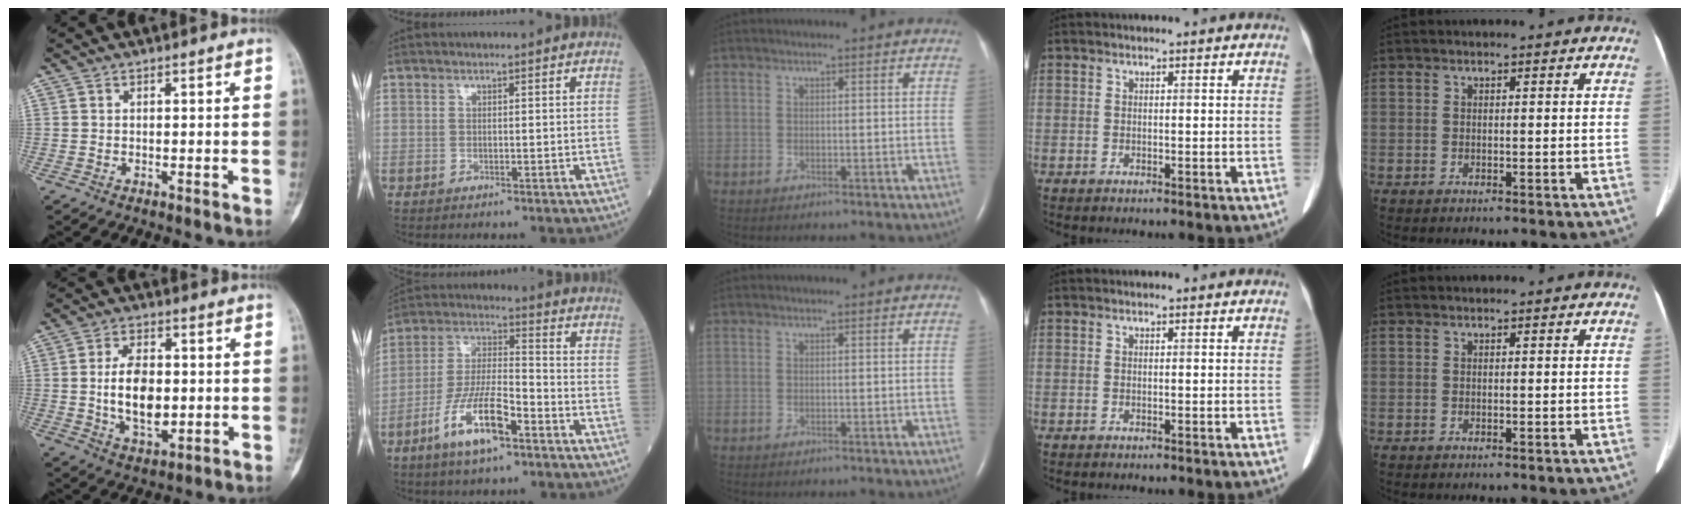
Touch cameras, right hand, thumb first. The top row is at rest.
{"thumb": {"total": 11.0, "force": [-0.2, 6.4, 9.0], "torque": [-0.138, -0.006, 0.002]}, "index": {"total": 11.6, "force": [-6.2, 2.7, 9.5], "torque": [-0.194, -0.005, -0.118]}}